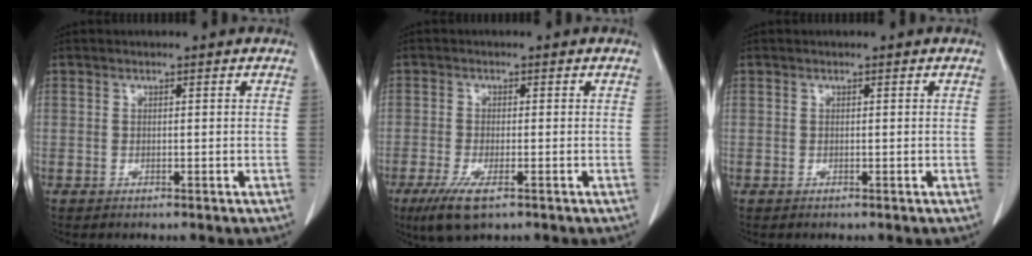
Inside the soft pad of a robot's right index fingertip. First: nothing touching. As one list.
[{"total": 5.5, "force": [-3.2, 1.3, 4.3], "torque": [-0.088, -0.016, -0.055]}, {"total": 0.0}]